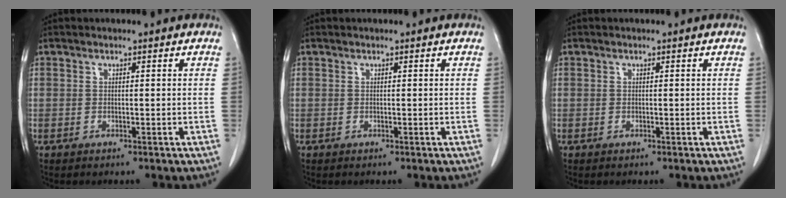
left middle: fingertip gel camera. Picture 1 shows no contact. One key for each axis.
{"total": 0.0}
{"total": 0.0}